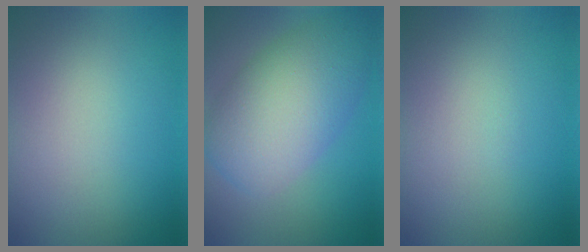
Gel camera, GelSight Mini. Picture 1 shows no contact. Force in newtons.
{"total": 8.3, "press": 8.3, "slide": 0.2}
{"total": 0.0}